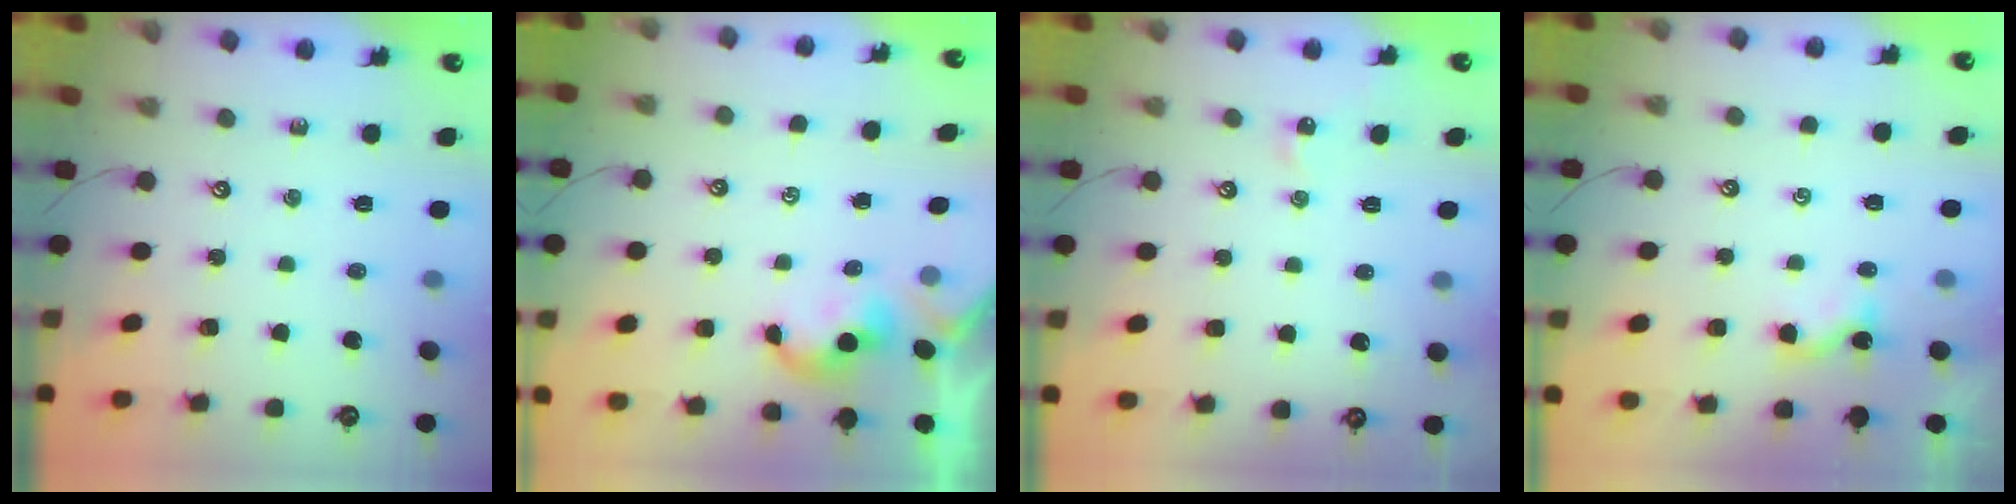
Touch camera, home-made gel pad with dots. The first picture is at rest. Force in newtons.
{"total": 0.0}
{"total": 2.8, "press": 2.7, "slide": 0.6}
{"total": 1.5, "press": 1.5, "slide": 0.2}